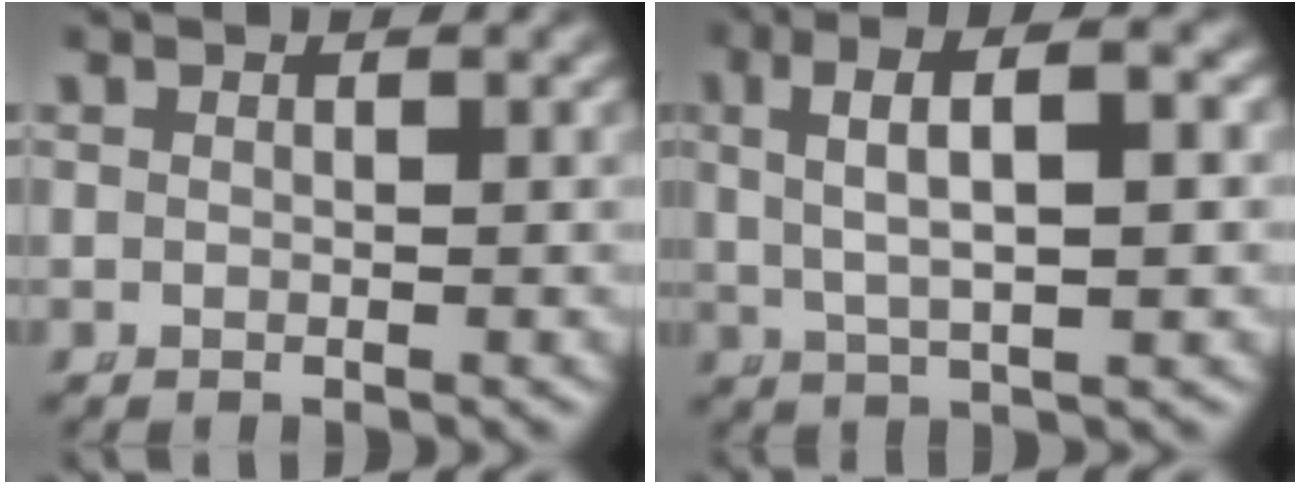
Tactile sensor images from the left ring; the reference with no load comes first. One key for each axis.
{"total": 5.6, "fx": 2.2, "fy": 1.4, "fz": 5.0, "tx": -0.078, "ty": 0.018, "tz": 0.036}